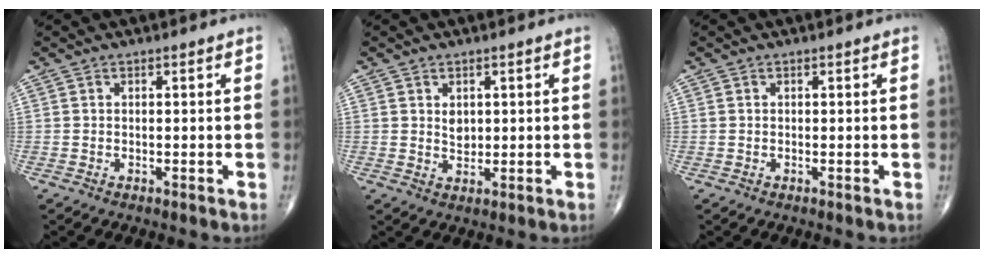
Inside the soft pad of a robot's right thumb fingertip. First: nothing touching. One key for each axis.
{"total": 2.5, "fx": 0.7, "fy": 1.8, "fz": 1.6, "tx": -0.016, "ty": -0.009, "tz": 0.015}
{"total": 0.0}